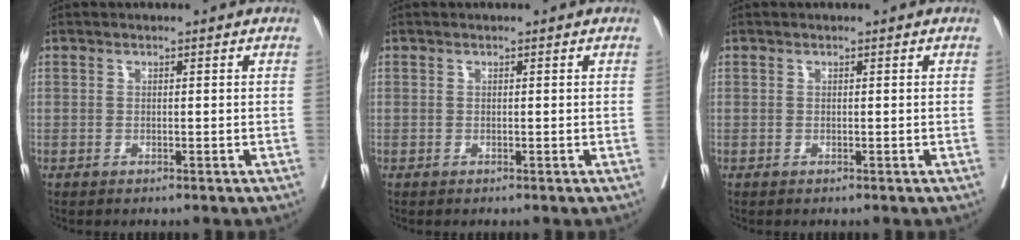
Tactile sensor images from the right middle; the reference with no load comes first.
{"total": 0.0}
{"total": 0.0}